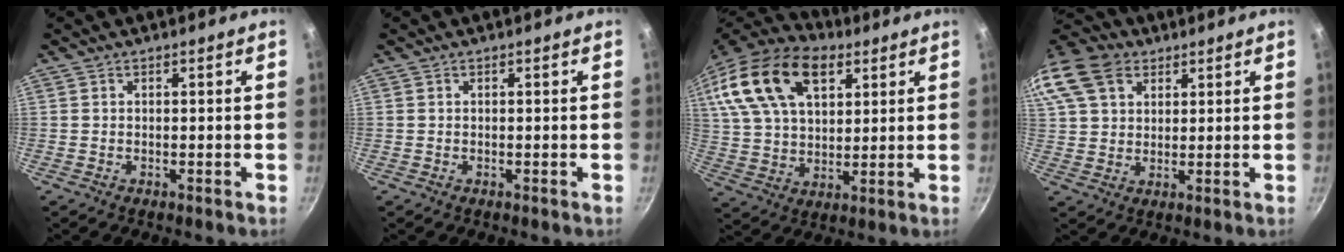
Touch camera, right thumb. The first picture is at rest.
{"total": 0.0}
{"total": 22.6, "force": [9.9, 13.2, 15.4], "torque": [-0.270, -0.006, 0.173]}
{"total": 20.7, "force": [9.9, 14.8, 10.5], "torque": [-0.254, 0.040, 0.183]}